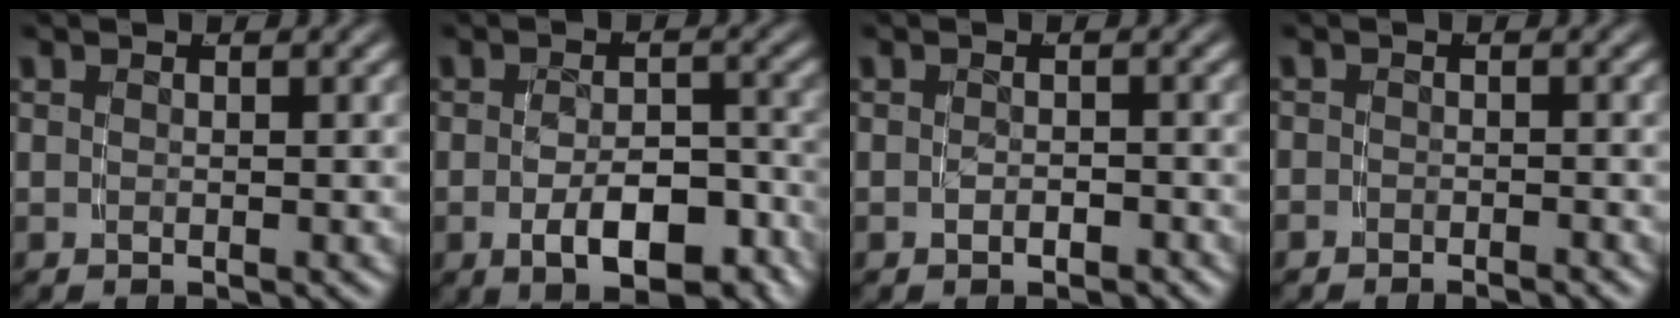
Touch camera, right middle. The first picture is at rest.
{"total": 5.7, "force": [-3.2, 2.3, 4.2], "torque": [-0.062, -0.015, -0.044]}
{"total": 1.3, "force": [-1.2, 0.2, 0.4], "torque": [-0.004, -0.001, -0.017]}
{"total": 1.5, "force": [-1.5, 0.2, -0.1], "torque": [0.006, -0.003, -0.025]}